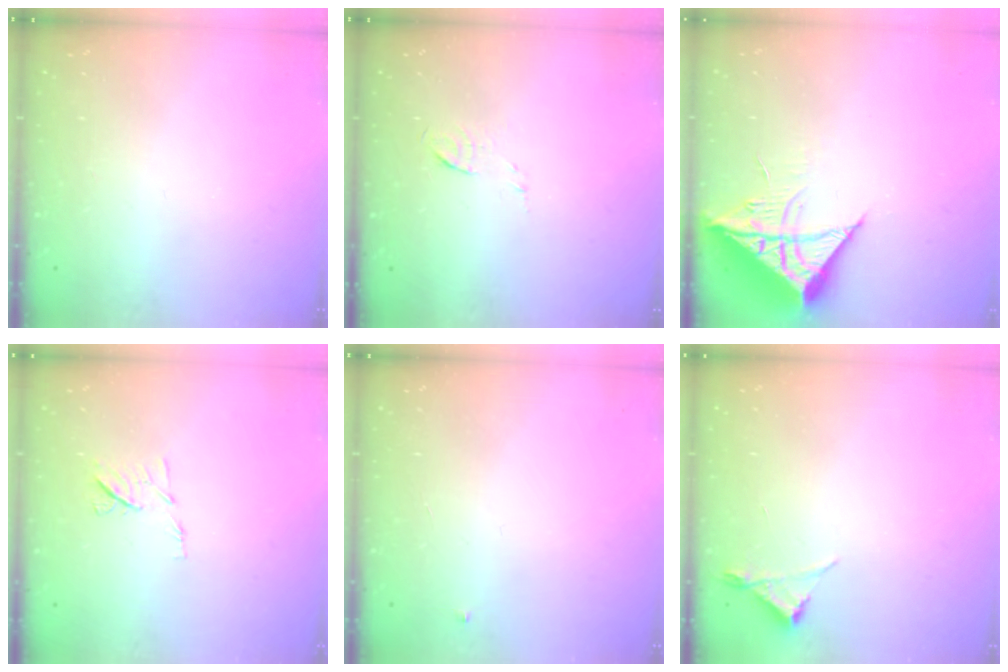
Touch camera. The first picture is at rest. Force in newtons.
{"total": 4.2, "press": 4.1, "slide": 1.1}
{"total": 10.5, "press": 10.5, "slide": 1.0}
{"total": 7.2, "press": 7.0, "slide": 1.4}
{"total": 3.0, "press": 2.9, "slide": 0.4}
{"total": 4.2, "press": 4.1, "slide": 0.5}